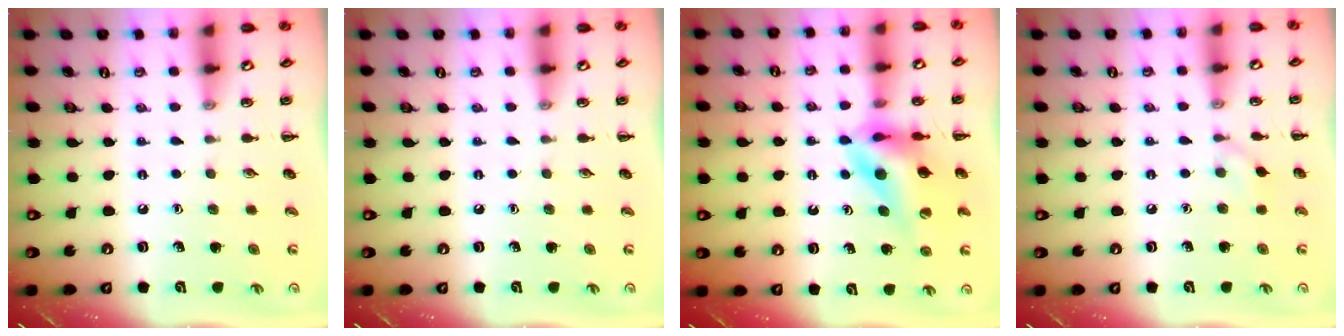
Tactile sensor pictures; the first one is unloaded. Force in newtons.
{"total": 0.0}
{"total": 11.0, "press": 10.4, "slide": 3.4}
{"total": 5.7, "press": 5.3, "slide": 2.1}